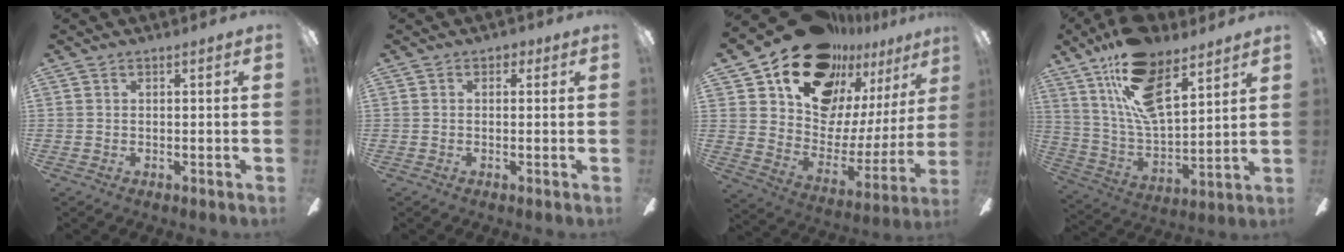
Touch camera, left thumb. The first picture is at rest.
{"total": 1.3, "force": [0.2, 1.1, 0.6], "torque": [-0.003, 0.003, 0.001]}
{"total": 19.9, "force": [15.4, 10.9, 6.4], "torque": [-0.117, -0.112, 0.288]}
{"total": 18.9, "force": [12.0, 8.1, 12.1], "torque": [-0.233, -0.053, 0.213]}